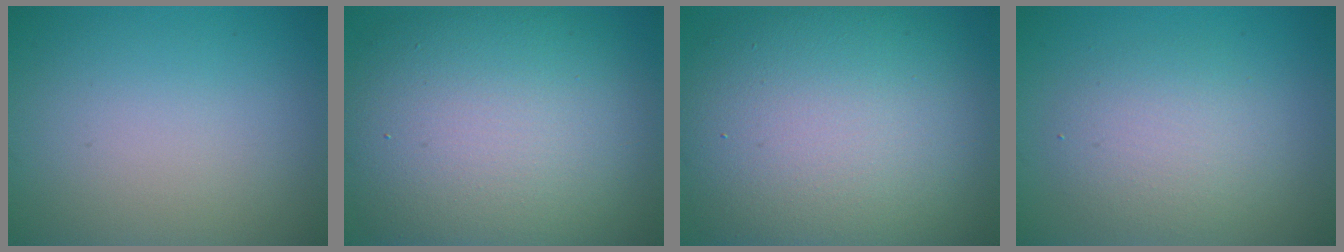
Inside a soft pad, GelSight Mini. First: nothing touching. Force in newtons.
{"total": 13.7, "press": 13.7, "slide": 0.7}
{"total": 14.3, "press": 14.3, "slide": 0.9}
{"total": 3.5, "press": 3.5, "slide": 0.2}